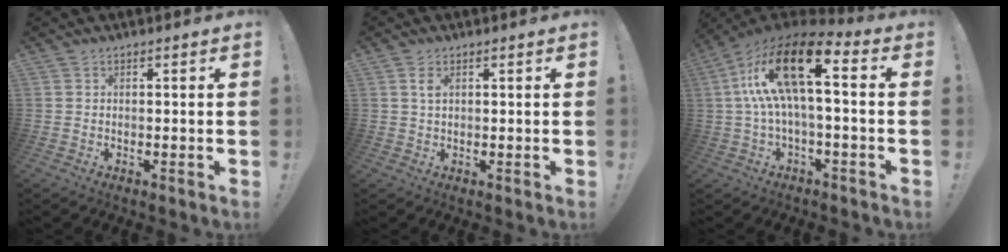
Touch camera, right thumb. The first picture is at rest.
{"total": 2.2, "force": [0.8, 1.1, 1.7], "torque": [-0.029, 0.000, 0.012]}
{"total": 19.1, "force": [3.9, 6.3, 17.5], "torque": [-0.325, -0.012, 0.061]}